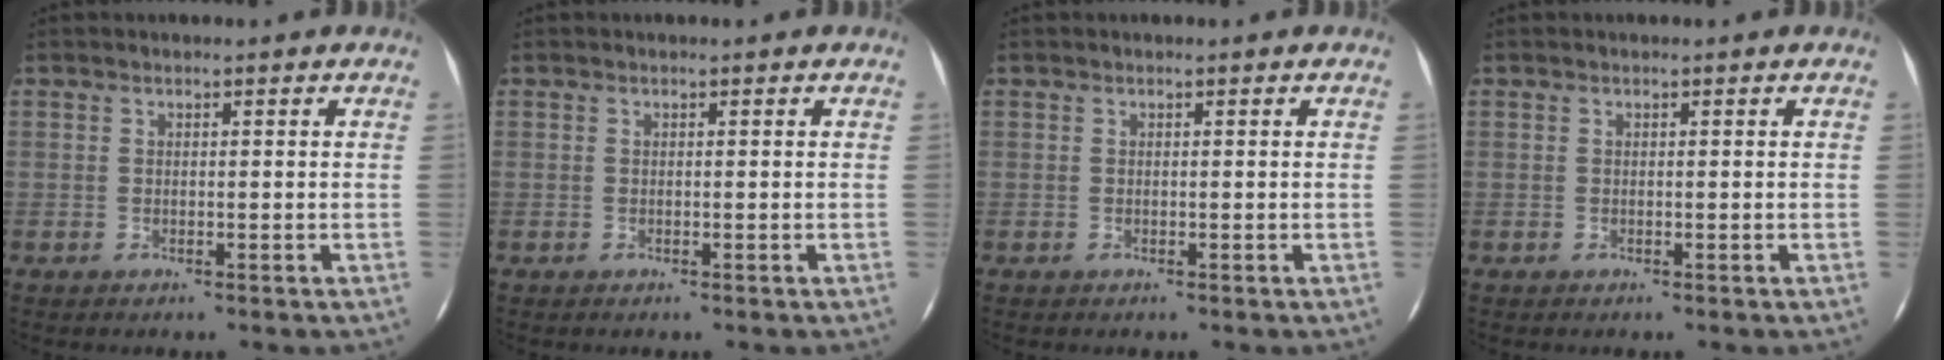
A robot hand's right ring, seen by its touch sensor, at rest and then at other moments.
{"total": 0.0}
{"total": 0.0}
{"total": 0.0}